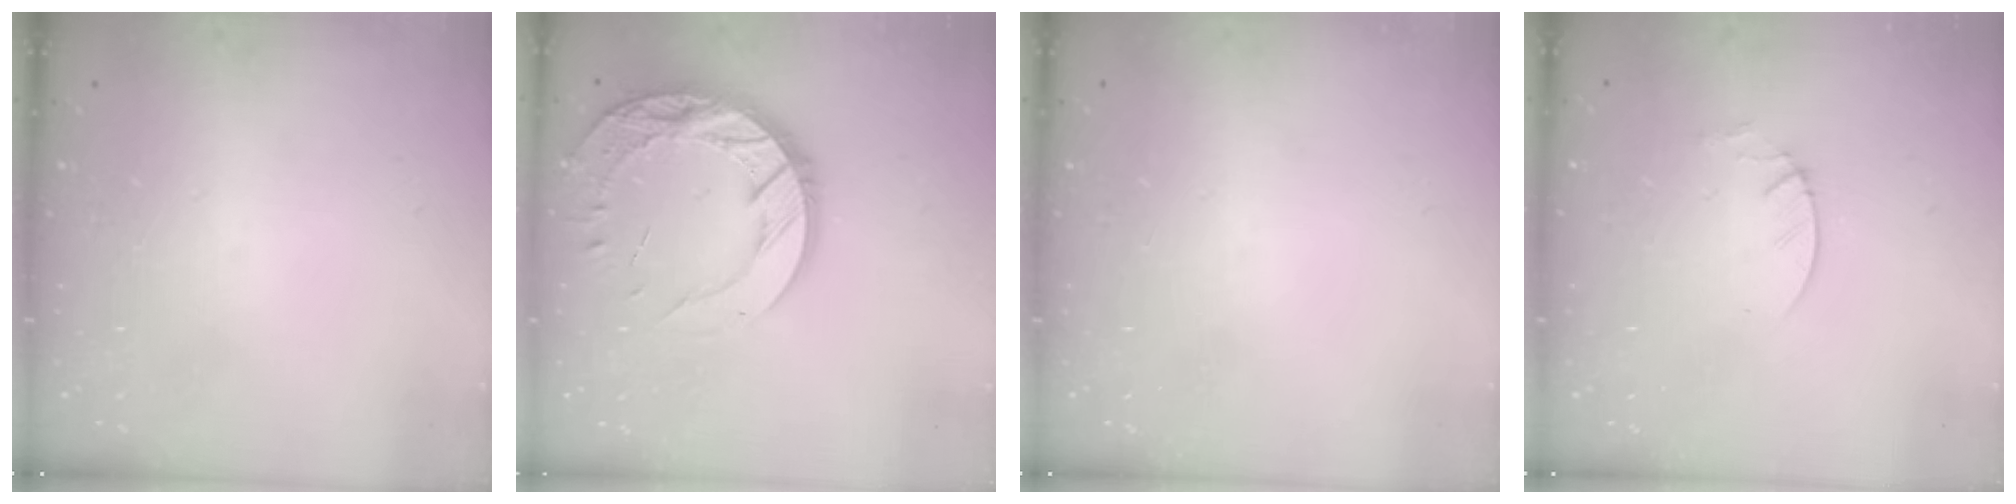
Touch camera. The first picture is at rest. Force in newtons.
{"total": 20.4, "press": 20.3, "slide": 1.7}
{"total": 0.0}
{"total": 1.9, "press": 1.9, "slide": 0.2}